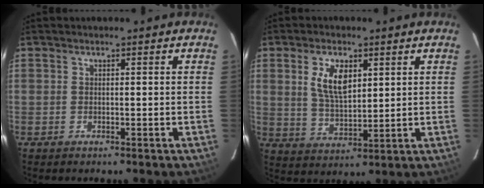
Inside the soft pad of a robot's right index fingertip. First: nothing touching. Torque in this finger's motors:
{"motor_torque": [0.34, 0.12, 0.26, 0.08]}